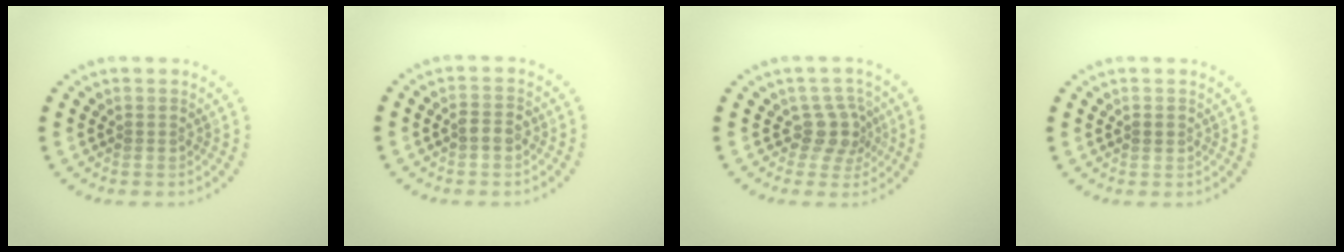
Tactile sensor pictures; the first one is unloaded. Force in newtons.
{"total": 1.8, "press": 1.8, "slide": 0.3}
{"total": 2.7, "press": 2.1, "slide": 1.7}
{"total": 0.8, "press": 0.8, "slide": 0.0}